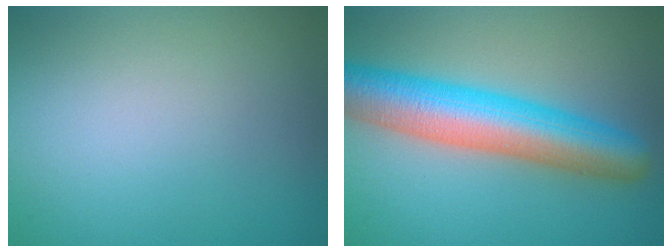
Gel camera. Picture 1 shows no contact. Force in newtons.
{"total": 9.0, "press": 9.0, "slide": 0.2}